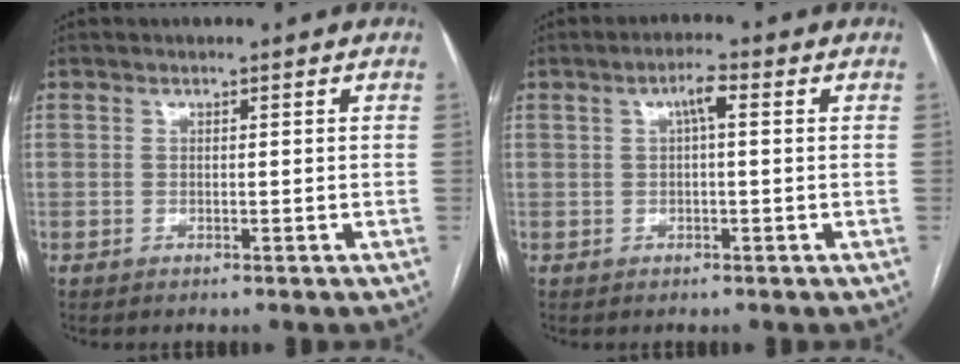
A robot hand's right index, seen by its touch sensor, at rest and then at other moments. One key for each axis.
{"total": 2.8, "fx": 0.9, "fy": 0.5, "fz": 2.7, "tx": -0.045, "ty": 0.013, "tz": 0.014}